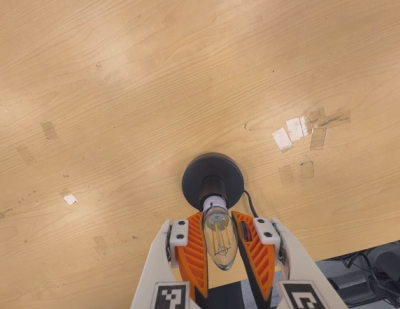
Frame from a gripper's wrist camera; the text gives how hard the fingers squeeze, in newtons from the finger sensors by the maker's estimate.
{"total": 12.9, "left": 13.2, "right": 12.6}